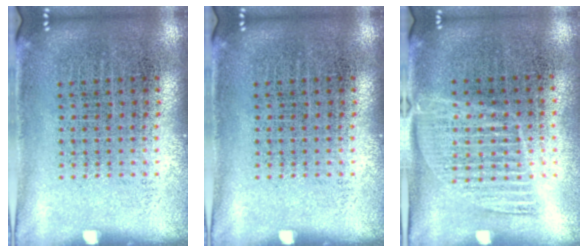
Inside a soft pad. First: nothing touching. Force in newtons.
{"total": 0.0}
{"total": 1.3, "press": 1.2, "slide": 0.6}